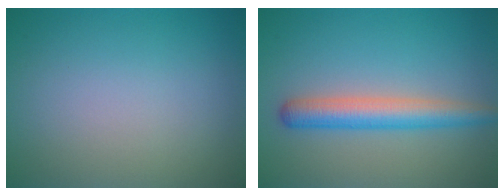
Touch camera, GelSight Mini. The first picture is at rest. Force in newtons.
{"total": 4.1, "press": 4.0, "slide": 0.2}